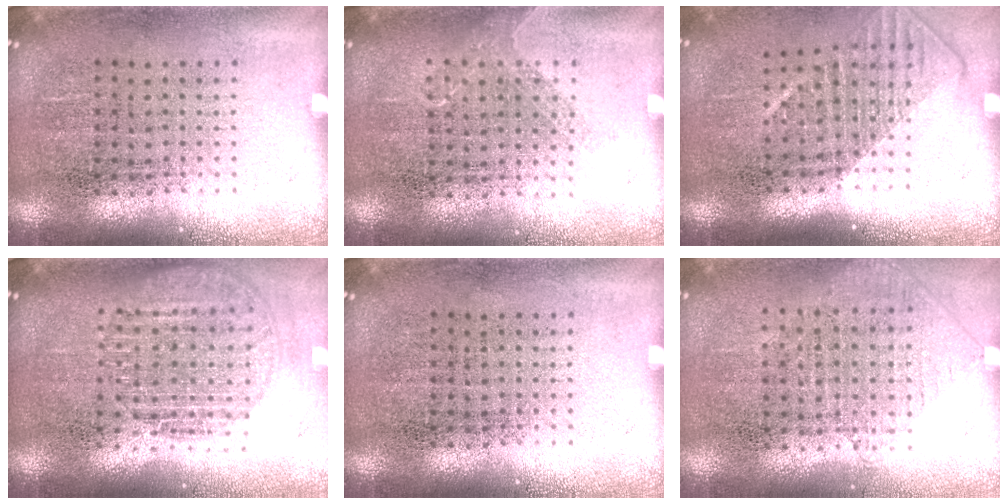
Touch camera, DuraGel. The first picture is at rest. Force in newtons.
{"total": 1.0, "press": 0.8, "slide": 0.6}
{"total": 1.3, "press": 1.1, "slide": 0.8}
{"total": 1.7, "press": 1.5, "slide": 0.9}
{"total": 0.0}
{"total": 1.0, "press": 0.9, "slide": 0.4}